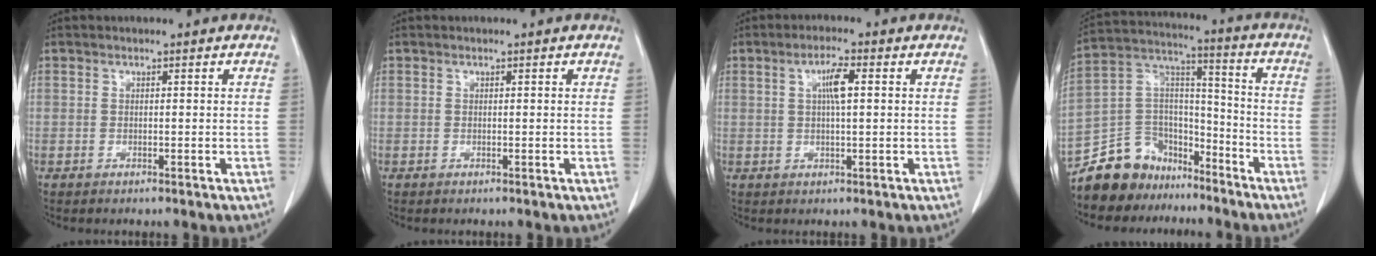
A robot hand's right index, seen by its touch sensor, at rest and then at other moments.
{"total": 0.0}
{"total": 4.0, "force": [1.0, 0.5, 3.9], "torque": [-0.072, 0.005, 0.017]}
{"total": 13.0, "force": [-10.3, 7.8, 2.0], "torque": [-0.044, 0.076, -0.183]}